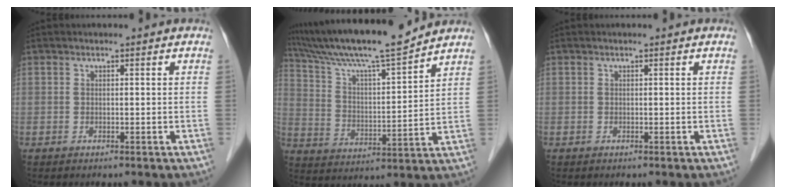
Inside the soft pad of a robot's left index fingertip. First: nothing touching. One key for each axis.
{"total": 13.6, "fx": 11.6, "fy": -0.5, "fz": 7.0, "tx": -0.127, "ty": -0.011, "tz": 0.196}
{"total": 0.7, "fx": -0.7, "fy": 0.0, "fz": 0.0, "tx": 0.003, "ty": -0.005, "tz": -0.014}